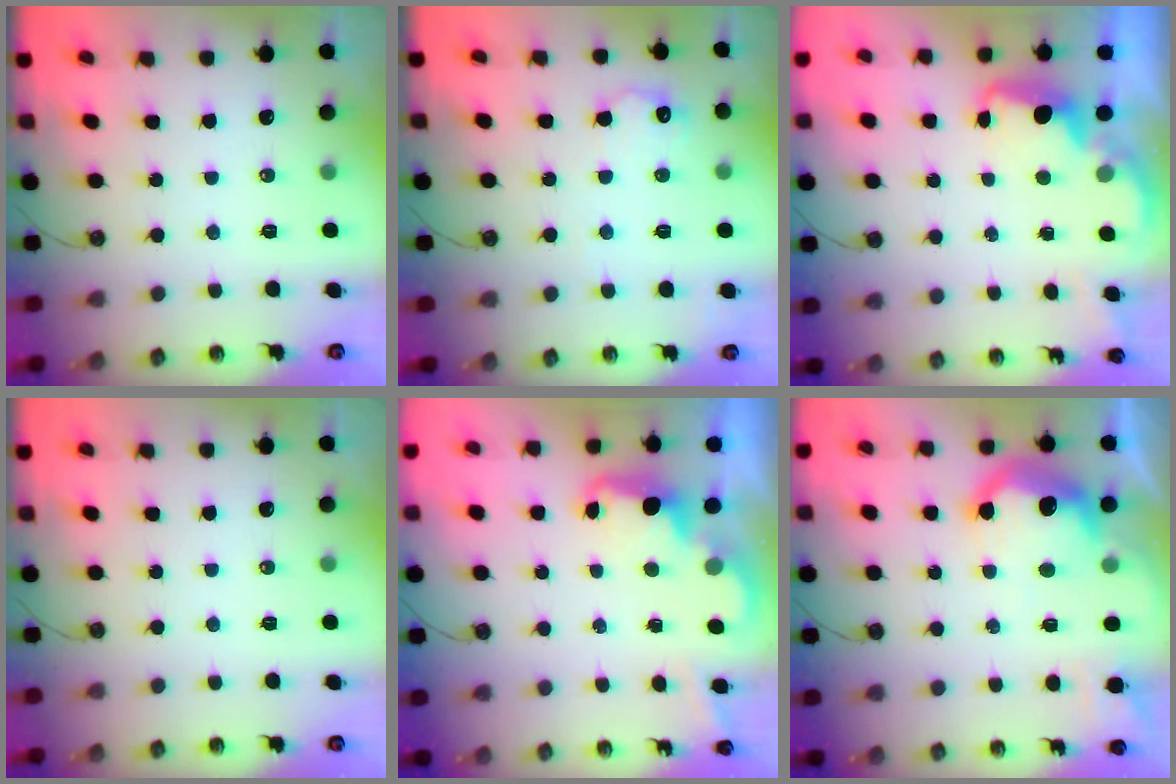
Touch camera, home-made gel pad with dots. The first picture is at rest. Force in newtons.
{"total": 9.1, "press": 9.0, "slide": 0.6}
{"total": 2.1, "press": 2.0, "slide": 0.6}
{"total": 0.0}
{"total": 2.2, "press": 2.2, "slide": 0.5}
{"total": 14.9, "press": 14.9, "slide": 1.1}